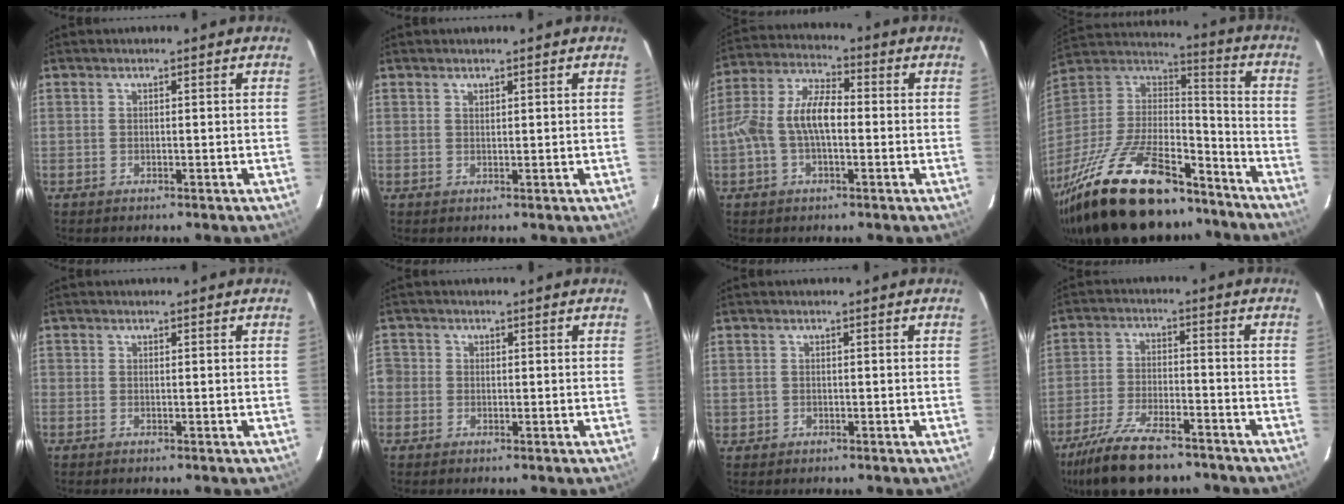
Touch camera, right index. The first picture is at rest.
{"total": 0.6, "force": [0.6, 0.3, 0.1], "torque": [-0.002, 0.001, 0.011]}
{"total": 9.5, "force": [-1.3, 4.6, 8.2], "torque": [-0.175, 0.021, -0.026]}
{"total": 34.8, "force": [-24.6, 13.7, 20.5], "torque": [-0.416, -0.018, -0.385]}
{"total": 0.0}
{"total": 3.3, "force": [-1.0, 3.1, 0.5], "torque": [-0.010, 0.008, -0.024]}
{"total": 1.5, "force": [-0.3, 1.5, 0.2], "torque": [-0.005, 0.001, -0.001]}
{"total": 16.5, "force": [-13.2, 5.4, 8.4], "torque": [-0.186, -0.026, -0.222]}